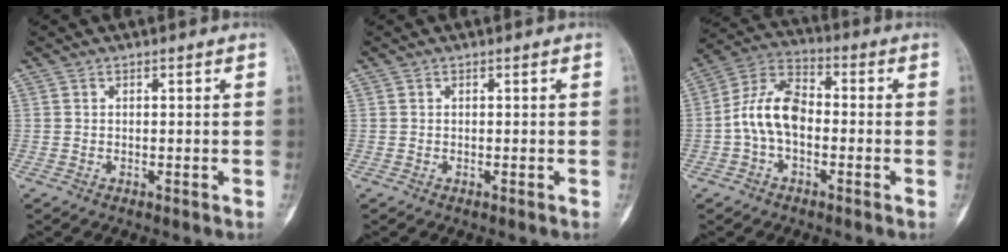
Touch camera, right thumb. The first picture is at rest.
{"total": 0.0}
{"total": 10.7, "force": [-1.4, 6.5, 8.3], "torque": [-0.151, 0.036, -0.039]}